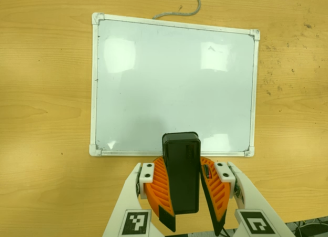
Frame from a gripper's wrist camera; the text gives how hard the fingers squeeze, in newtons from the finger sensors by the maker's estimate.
{"total": 10.9, "left": 10.1, "right": 11.6}